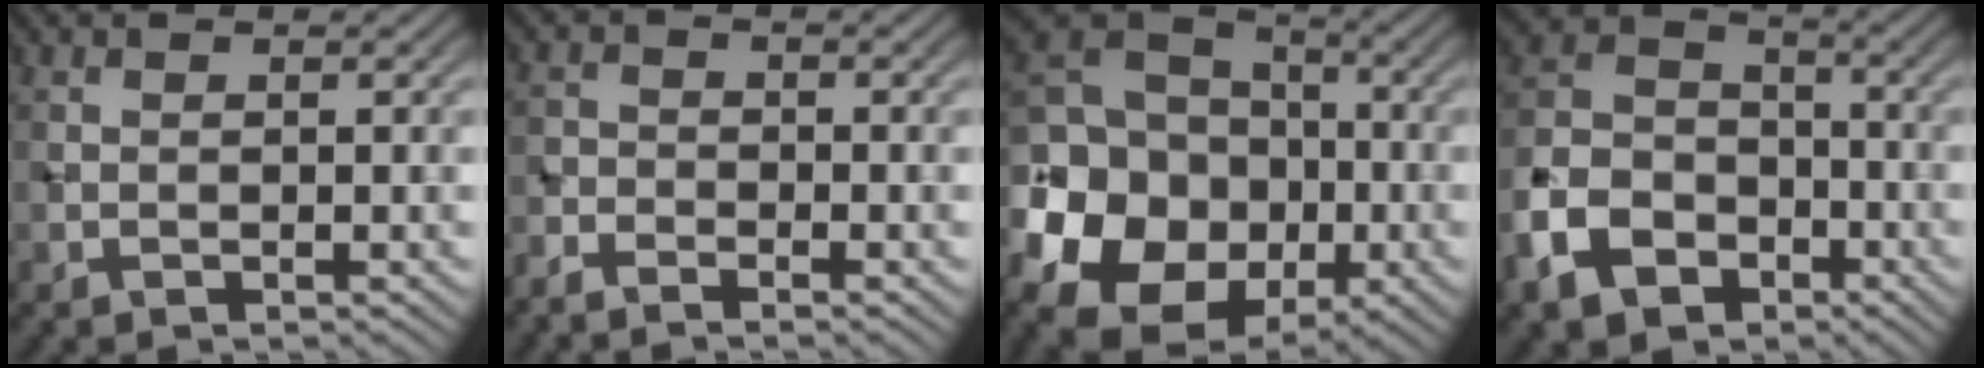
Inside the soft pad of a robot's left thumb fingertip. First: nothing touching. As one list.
[{"total": 2.9, "force": [-2.6, 0.7, 1.0], "torque": [-0.023, -0.006, -0.059]}, {"total": 18.9, "force": [-6.1, 14.4, 10.5], "torque": [-0.257, -0.021, -0.125]}, {"total": 11.1, "force": [-5.6, 7.7, 5.7], "torque": [-0.150, -0.019, -0.127]}]